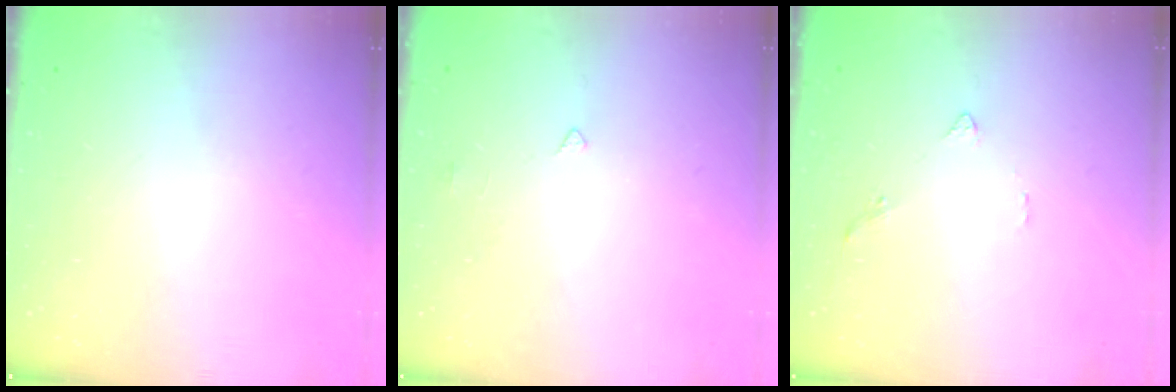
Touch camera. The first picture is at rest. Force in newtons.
{"total": 2.5, "press": 2.5, "slide": 0.3}
{"total": 1.4, "press": 1.4, "slide": 0.4}